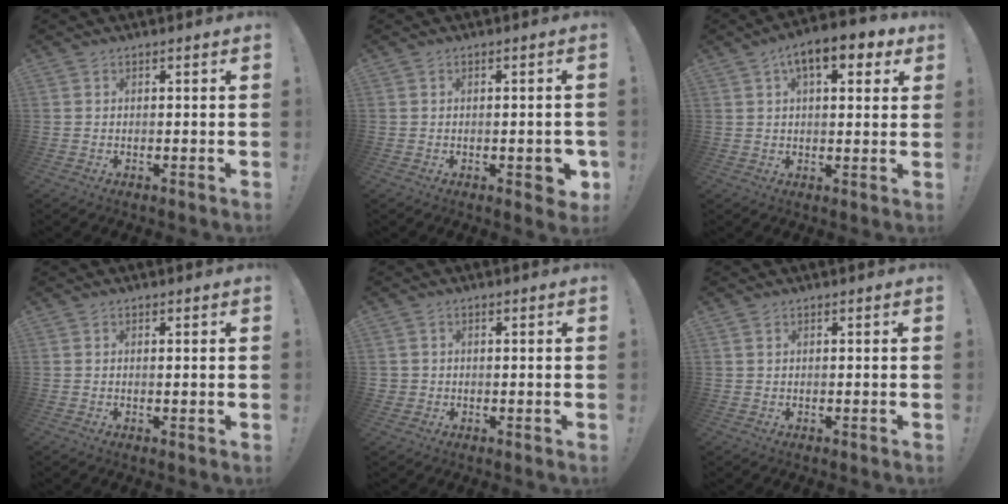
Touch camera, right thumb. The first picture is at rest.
{"total": 4.1, "force": [-1.3, 1.9, 3.4], "torque": [-0.044, 0.010, -0.015]}
{"total": 10.7, "force": [4.7, 4.7, 8.3], "torque": [-0.114, -0.011, 0.078]}
{"total": 0.9, "force": [0.4, 0.0, 0.8], "torque": [-0.004, -0.005, 0.005]}
{"total": 1.8, "force": [0.1, 1.7, 0.6], "torque": [-0.007, 0.003, 0.003]}
{"total": 0.8, "force": [0.5, 0.5, 0.4], "torque": [0.000, -0.003, 0.009]}